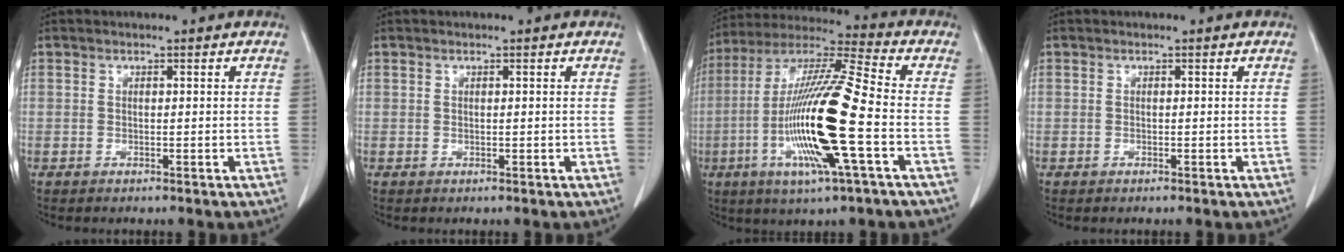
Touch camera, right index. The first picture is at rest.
{"total": 0.0}
{"total": 18.7, "force": [-4.7, 0.6, 18.1], "torque": [-0.366, -0.012, -0.092]}
{"total": 0.0}